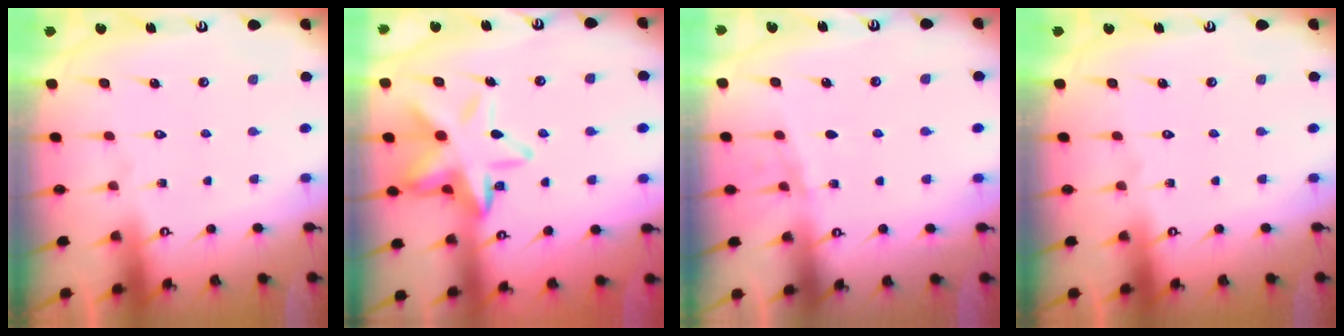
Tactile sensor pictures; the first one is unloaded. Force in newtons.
{"total": 15.4, "press": 15.3, "slide": 1.7}
{"total": 3.1, "press": 3.1, "slide": 0.4}
{"total": 0.0}